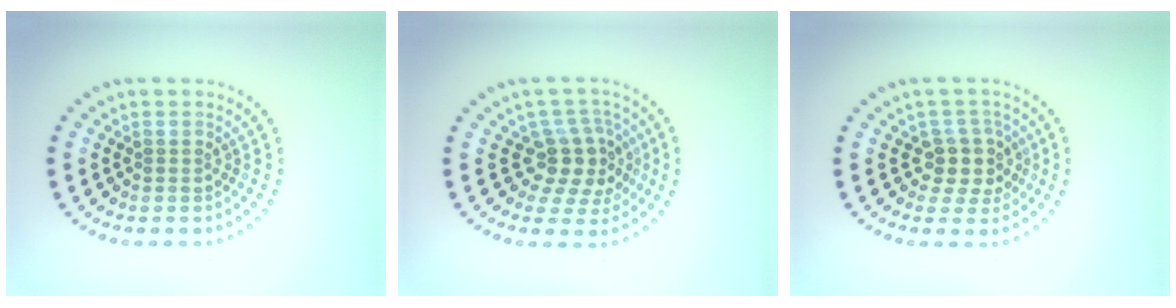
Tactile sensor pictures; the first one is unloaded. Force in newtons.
{"total": 3.8, "press": 3.2, "slide": 2.1}
{"total": 2.7, "press": 2.2, "slide": 1.6}